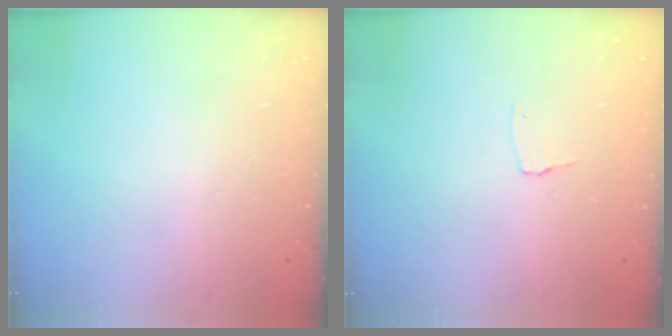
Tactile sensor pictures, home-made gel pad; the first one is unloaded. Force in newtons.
{"total": 2.7, "press": 2.7, "slide": 0.3}